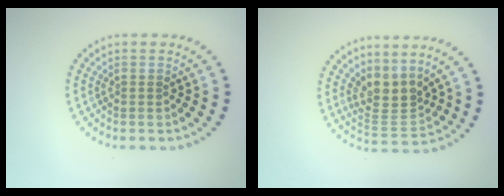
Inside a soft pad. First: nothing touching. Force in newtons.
{"total": 3.2, "press": 2.4, "slide": 2.2}